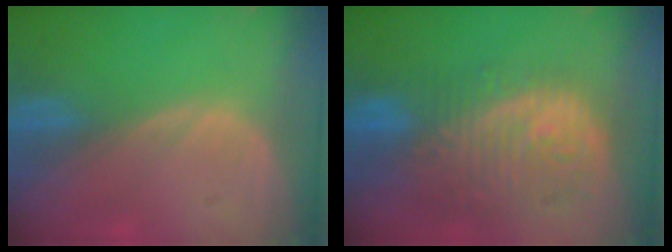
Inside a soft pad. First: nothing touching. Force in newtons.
{"total": 12.0, "press": 10.7, "slide": 5.5}